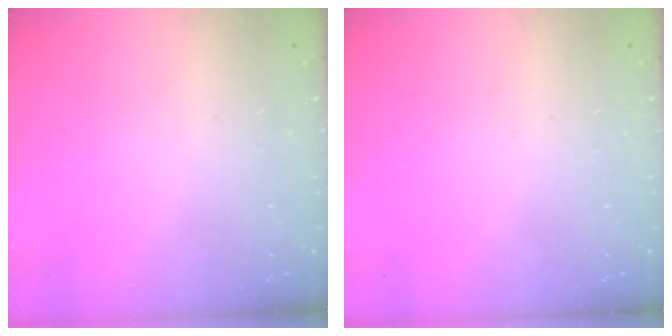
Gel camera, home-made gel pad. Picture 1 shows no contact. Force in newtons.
{"total": 0.0}